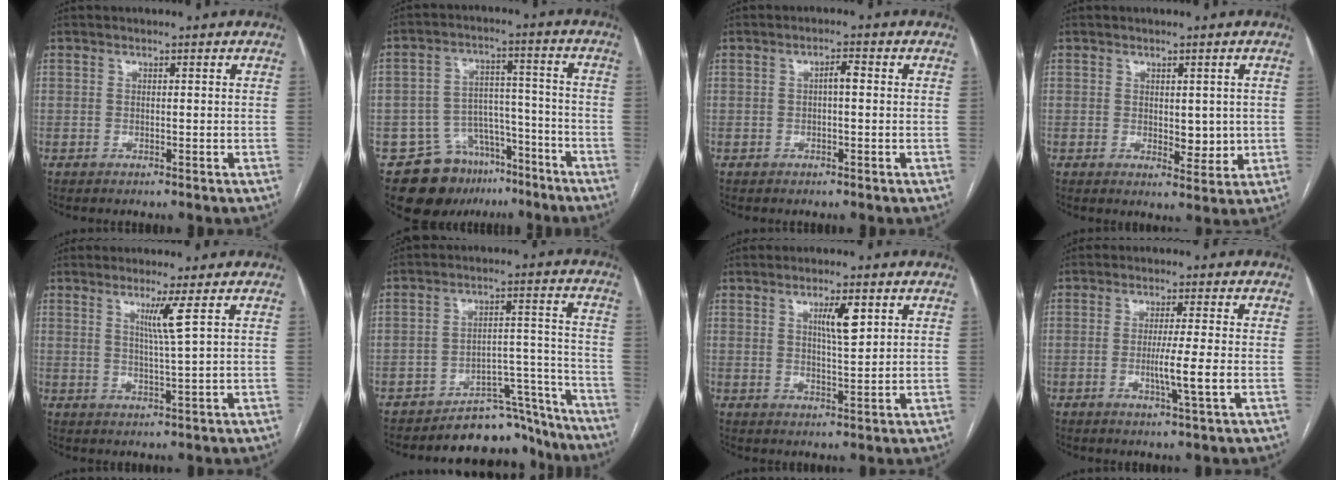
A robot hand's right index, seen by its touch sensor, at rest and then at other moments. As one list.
[{"total": 12.0, "force": [-8.2, 8.1, 3.4], "torque": [-0.045, 0.053, -0.120]}, {"total": 1.9, "force": [0.0, 0.4, 1.8], "torque": [-0.030, 0.005, 0.000]}, {"total": 3.9, "force": [0.2, 2.1, 3.3], "torque": [-0.040, -0.008, 0.009]}, {"total": 3.9, "force": [1.7, -1.3, 3.2], "torque": [-0.063, -0.012, 0.035]}, {"total": 11.4, "force": [-10.9, 3.3, 0.1], "torque": [0.032, 0.063, -0.157]}, {"total": 4.6, "force": [2.0, 0.7, 4.1], "torque": [-0.072, -0.001, 0.036]}, {"total": 5.1, "force": [-1.1, -0.8, 4.9], "torque": [-0.089, -0.011, -0.019]}]